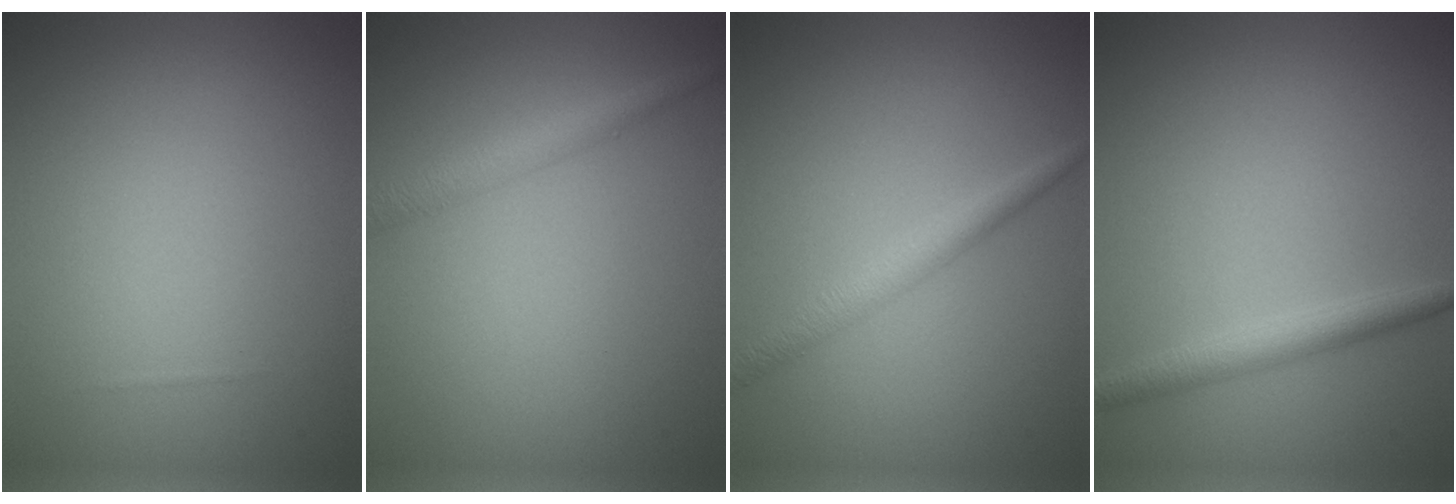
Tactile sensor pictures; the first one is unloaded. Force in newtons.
{"total": 2.2, "press": 2.2, "slide": 0.1}
{"total": 2.3, "press": 2.2, "slide": 0.1}
{"total": 2.3, "press": 2.3, "slide": 0.1}